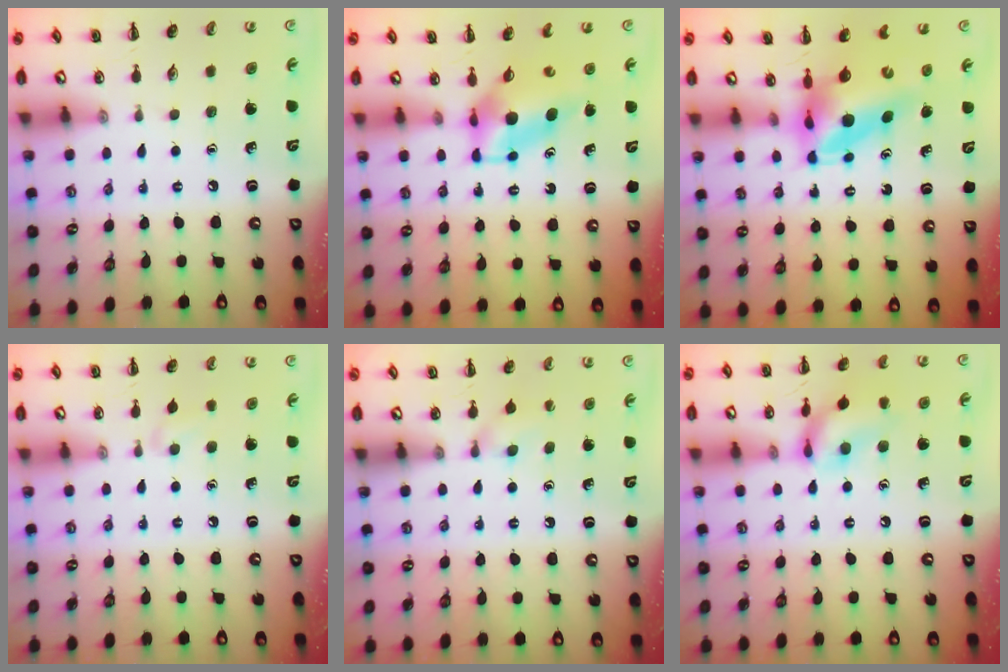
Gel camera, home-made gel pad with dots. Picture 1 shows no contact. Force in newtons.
{"total": 5.7, "press": 5.6, "slide": 1.1}
{"total": 6.6, "press": 6.3, "slide": 1.9}
{"total": 4.5, "press": 4.1, "slide": 1.9}
{"total": 4.8, "press": 4.5, "slide": 1.6}
{"total": 13.6, "press": 13.5, "slide": 1.5}